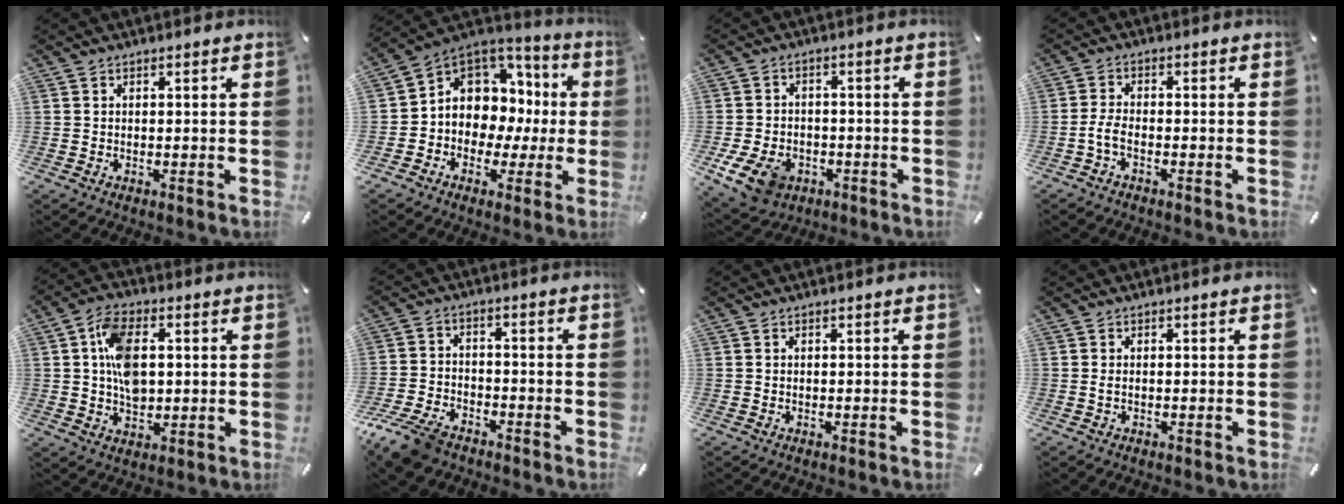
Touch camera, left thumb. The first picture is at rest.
{"total": 9.1, "force": [1.0, 8.4, 3.2], "torque": [-0.056, -0.029, 0.024]}
{"total": 9.3, "force": [-4.0, 6.9, 4.9], "torque": [-0.112, 0.018, -0.073]}
{"total": 3.5, "force": [-1.7, 1.3, 2.8], "torque": [-0.067, 0.002, -0.036]}
{"total": 9.8, "force": [1.0, 6.5, 7.3], "torque": [-0.144, 0.007, 0.016]}
{"total": 9.1, "force": [-7.0, 4.4, 3.8], "torque": [-0.080, 0.033, -0.133]}
{"total": 0.0}
{"total": 0.9, "force": [-0.2, 0.4, 0.8], "torque": [-0.016, 0.000, -0.004]}